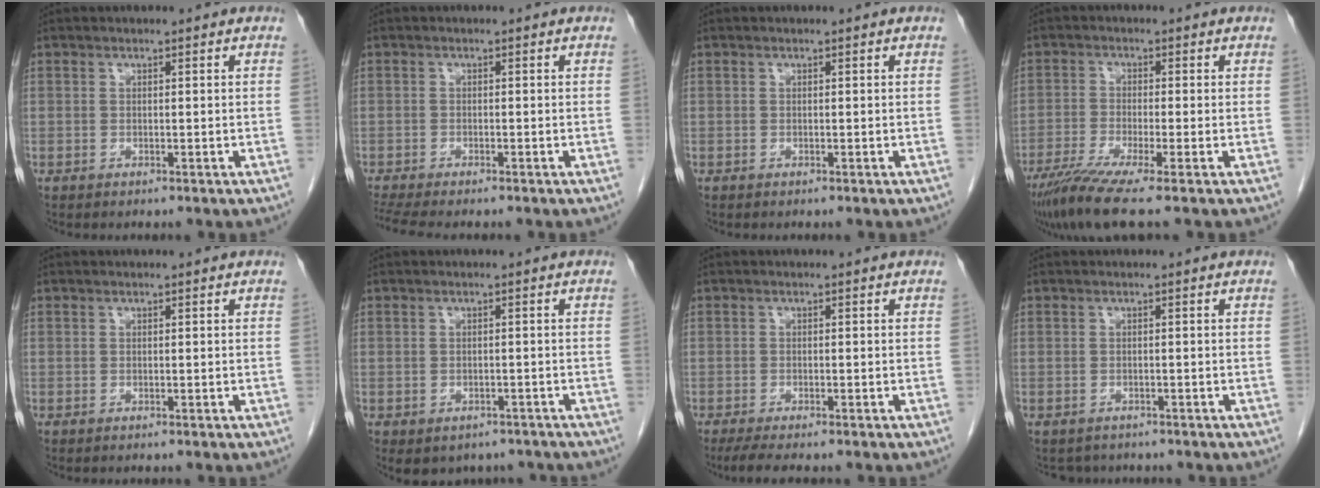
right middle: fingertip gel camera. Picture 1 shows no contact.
{"total": 6.9, "force": [-5.9, 1.1, 3.5], "torque": [-0.056, -0.007, -0.093]}
{"total": 0.0}
{"total": 7.8, "force": [-5.6, -0.7, 5.4], "torque": [-0.094, -0.026, -0.099]}
{"total": 0.0}
{"total": 6.4, "force": [-4.8, 3.8, 1.6], "torque": [-0.012, 0.012, -0.056]}
{"total": 4.7, "force": [-3.8, 0.6, 2.8], "torque": [-0.042, -0.011, -0.056]}
{"total": 2.7, "force": [-2.3, 1.4, 0.1], "torque": [-0.004, 0.000, -0.032]}